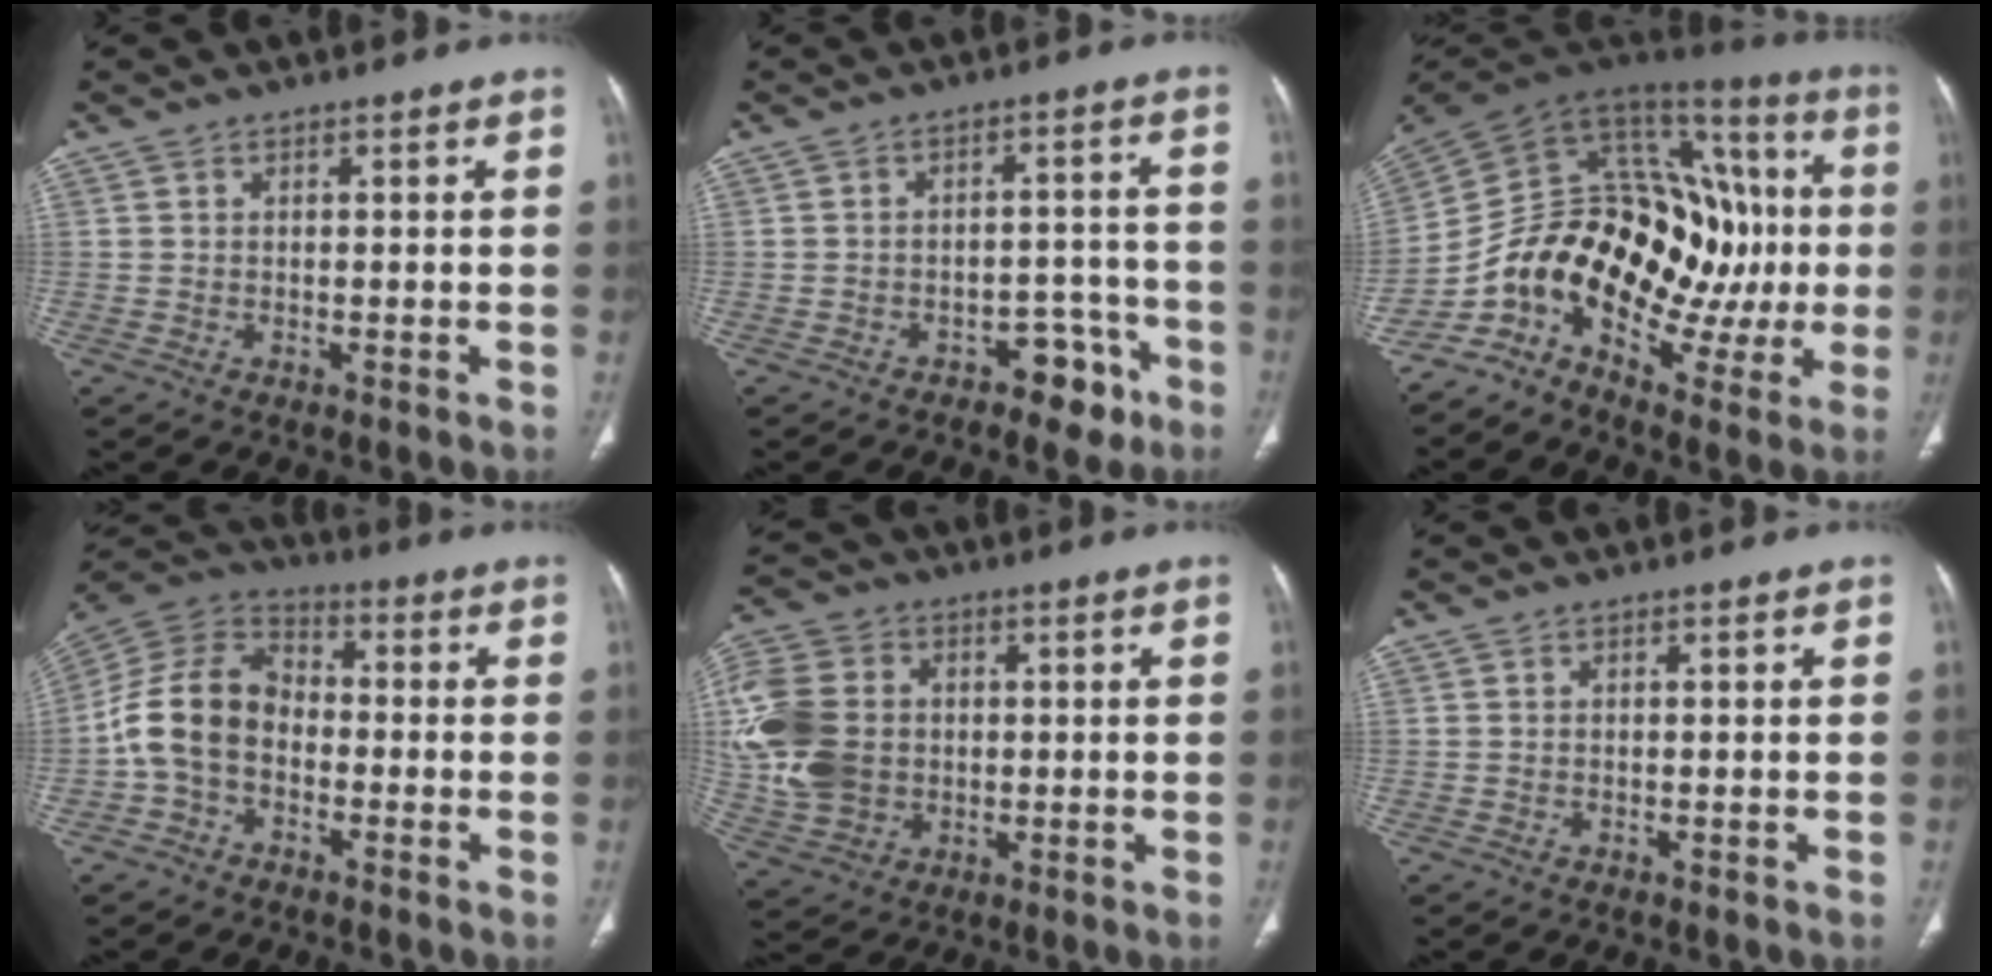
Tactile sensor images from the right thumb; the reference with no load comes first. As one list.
[{"total": 6.8, "force": [-4.2, 4.1, 3.4], "torque": [-0.014, 0.047, -0.054]}, {"total": 25.4, "force": [-3.8, 16.1, 19.2], "torque": [-0.263, 0.092, -0.063]}, {"total": 12.3, "force": [-2.5, 8.8, 8.2], "torque": [-0.151, 0.038, -0.060]}, {"total": 15.8, "force": [0.8, 12.6, 9.5], "torque": [-0.201, 0.010, 0.020]}, {"total": 0.0}]